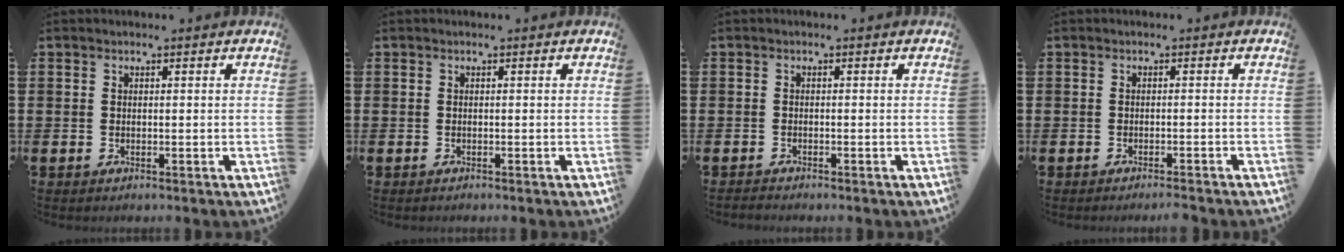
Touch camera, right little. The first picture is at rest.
{"total": 0.0}
{"total": 0.6, "force": [-0.6, 0.0, -0.1], "torque": [0.000, -0.002, -0.013]}
{"total": 1.0, "force": [-1.0, -0.2, 0.2], "torque": [-0.003, -0.001, -0.019]}